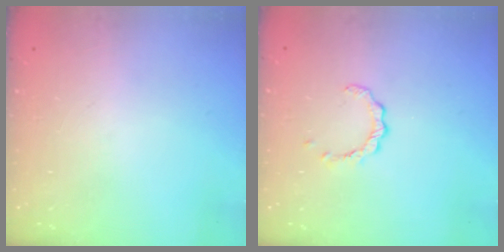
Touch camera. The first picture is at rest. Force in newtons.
{"total": 2.4, "press": 2.4, "slide": 0.4}